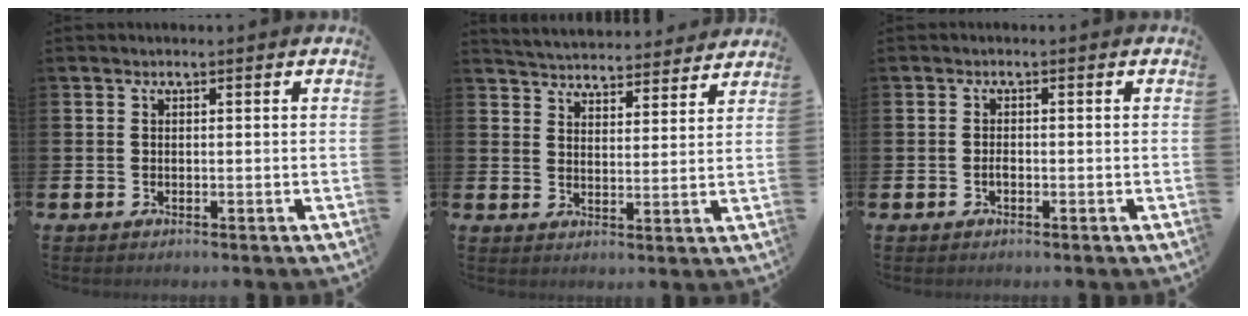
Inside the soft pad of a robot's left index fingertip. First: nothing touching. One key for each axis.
{"total": 5.0, "fx": 5.0, "fy": 0.7, "fz": -0.1, "tx": -0.012, "ty": -0.040, "tz": 0.087}
{"total": 0.9, "fx": -0.4, "fy": 0.4, "fz": 0.7, "tx": -0.020, "ty": 0.003, "tz": -0.007}